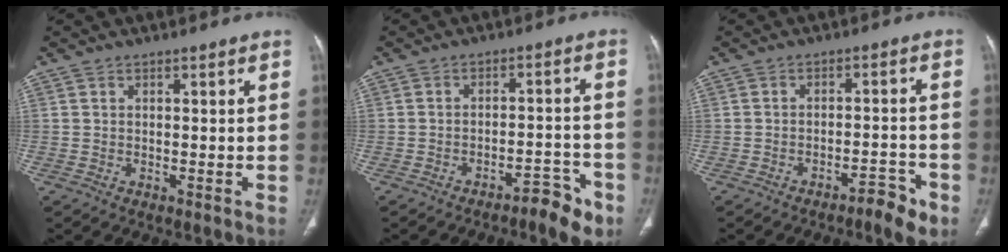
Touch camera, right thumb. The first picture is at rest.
{"total": 6.6, "force": [-4.6, 2.0, 4.2], "torque": [-0.048, 0.042, -0.060]}
{"total": 5.2, "force": [-3.5, 1.2, 3.6], "torque": [-0.048, 0.027, -0.048]}